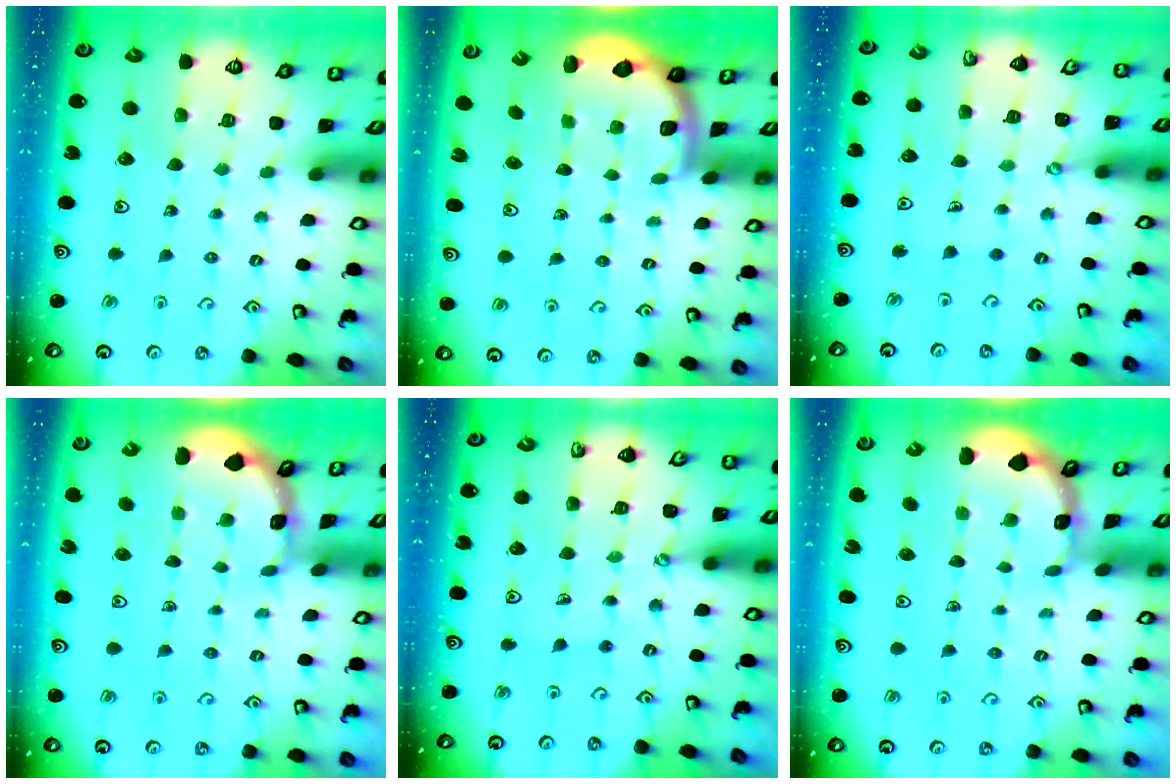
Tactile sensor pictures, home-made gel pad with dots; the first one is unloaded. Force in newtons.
{"total": 2.0, "press": 2.0, "slide": 0.5}
{"total": 0.6, "press": 0.6, "slide": 0.1}
{"total": 1.6, "press": 1.6, "slide": 0.2}
{"total": 2.5, "press": 2.2, "slide": 1.3}
{"total": 1.6, "press": 1.6, "slide": 0.2}